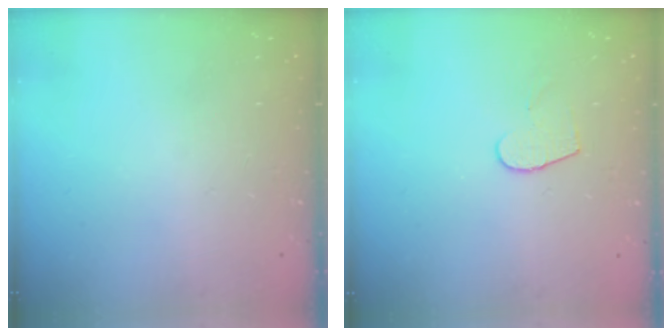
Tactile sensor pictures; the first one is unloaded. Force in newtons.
{"total": 5.8, "press": 5.8, "slide": 0.4}